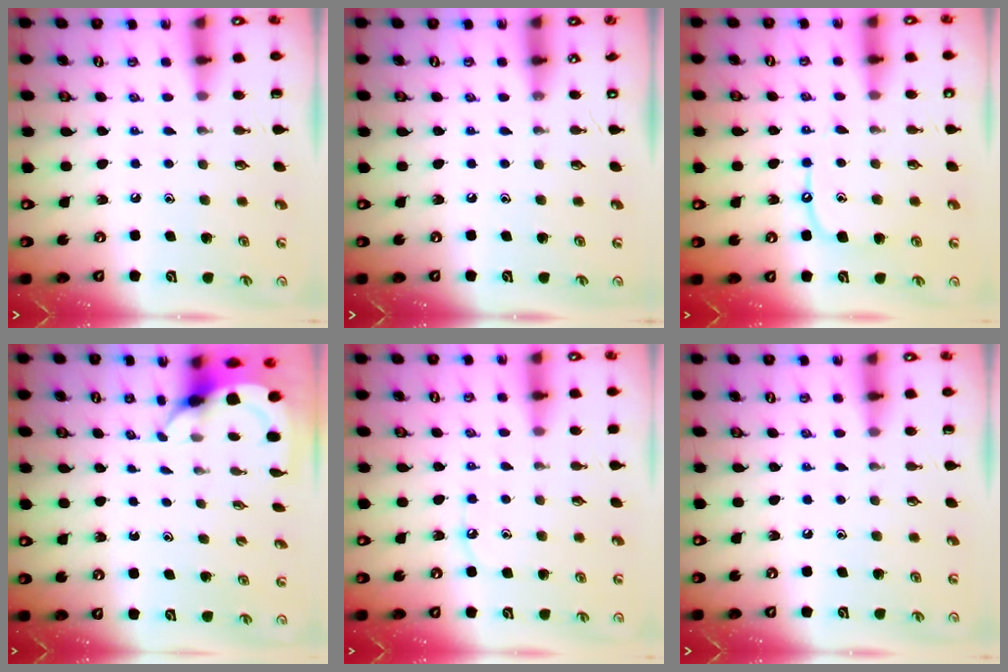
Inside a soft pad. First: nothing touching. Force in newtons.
{"total": 0.0}
{"total": 7.5, "press": 7.5, "slide": 0.7}
{"total": 5.3, "press": 5.3, "slide": 0.4}
{"total": 3.9, "press": 3.9, "slide": 0.6}
{"total": 0.0}